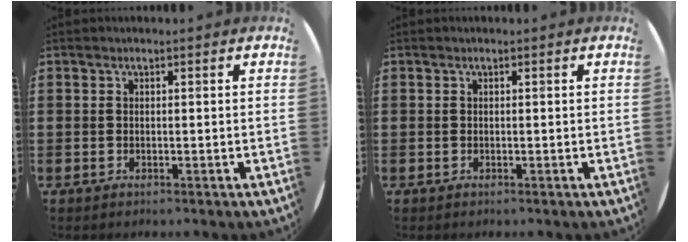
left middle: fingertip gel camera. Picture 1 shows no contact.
{"total": 0.0}